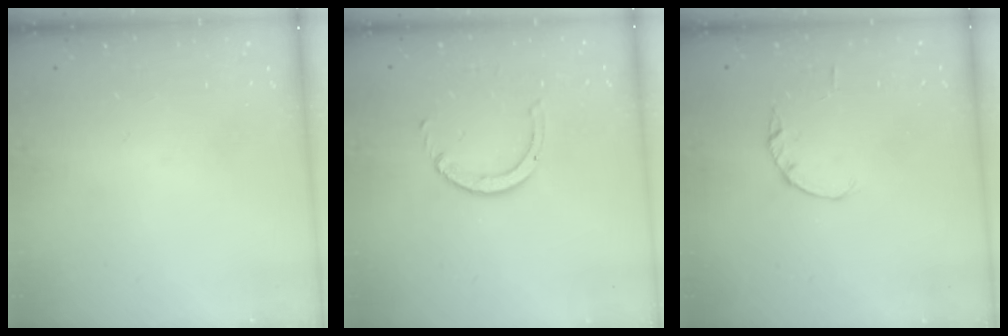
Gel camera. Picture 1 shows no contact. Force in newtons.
{"total": 2.3, "press": 2.3, "slide": 0.3}
{"total": 1.0, "press": 1.0, "slide": 0.2}